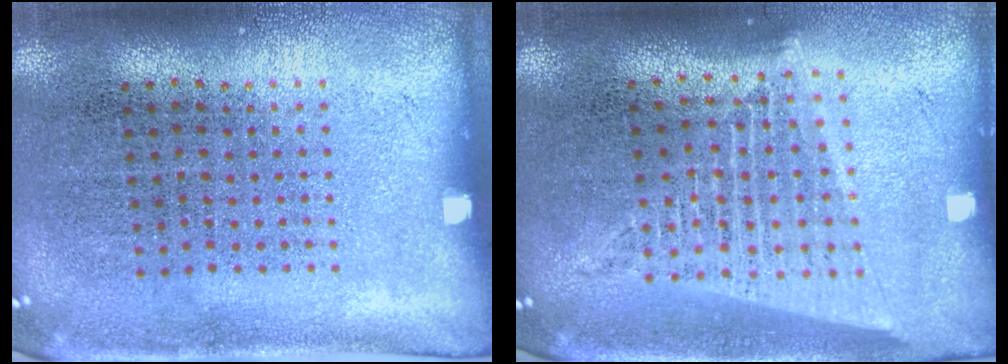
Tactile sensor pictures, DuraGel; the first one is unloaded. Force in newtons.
{"total": 1.8, "press": 1.6, "slide": 0.8}